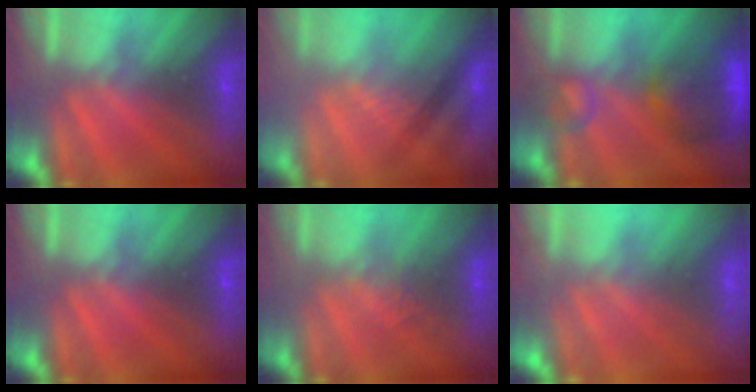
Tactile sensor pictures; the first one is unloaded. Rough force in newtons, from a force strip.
{"total": 2.2}
{"total": 6.6}
{"total": 0.0}
{"total": 1.1}
{"total": 8.5}